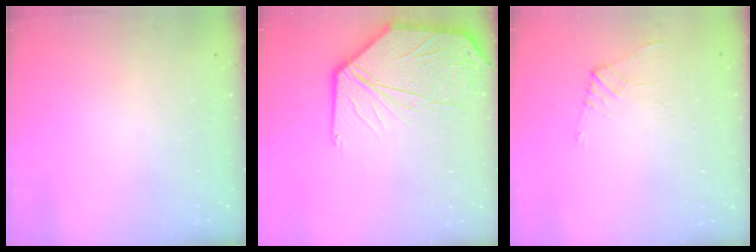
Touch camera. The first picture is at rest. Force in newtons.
{"total": 15.2, "press": 15.1, "slide": 1.8}
{"total": 2.9, "press": 2.9, "slide": 0.5}